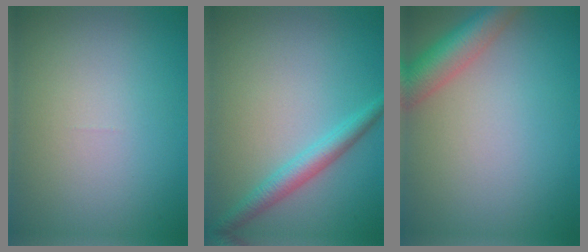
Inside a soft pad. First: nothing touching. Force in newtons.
{"total": 2.7, "press": 2.7, "slide": 0.1}
{"total": 4.6, "press": 4.6, "slide": 0.2}